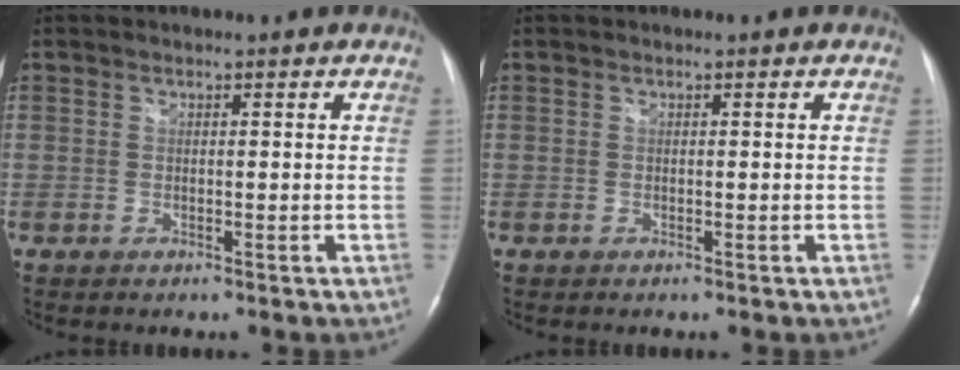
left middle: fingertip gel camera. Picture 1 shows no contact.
{"total": 0.0}